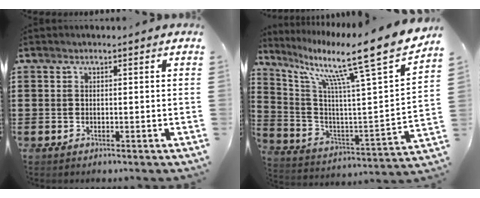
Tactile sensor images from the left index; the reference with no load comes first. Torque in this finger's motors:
{"motor_torque": [1.11, -1.03, 0.92, 0.21]}